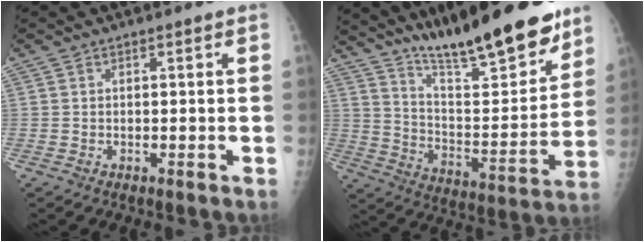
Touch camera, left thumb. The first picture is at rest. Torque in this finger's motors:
{"motor_torque": [0.74, 0.71, 1.44, -1.34, 0.09]}